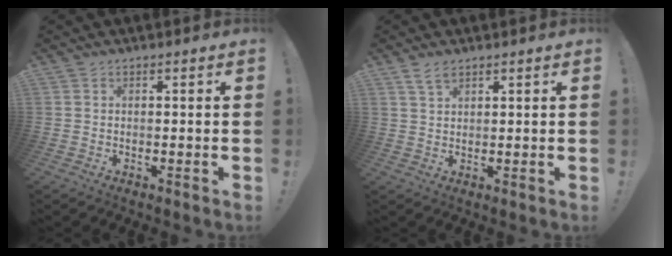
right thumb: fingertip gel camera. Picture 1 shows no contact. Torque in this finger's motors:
{"motor_torque": [0.16, 0.96, 0.21, 0.21, 0.00]}